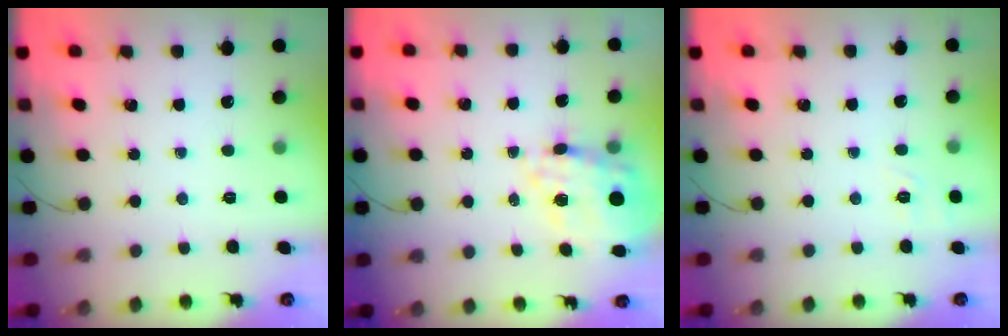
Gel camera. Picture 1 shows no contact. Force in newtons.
{"total": 17.1, "press": 16.7, "slide": 3.8}
{"total": 1.5, "press": 0.1, "slide": 1.5}